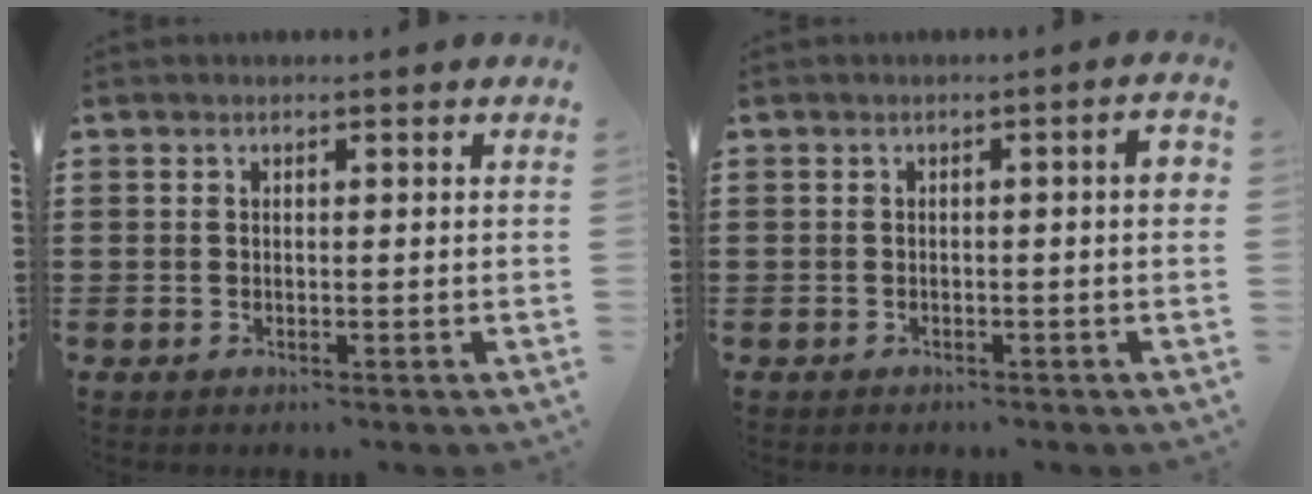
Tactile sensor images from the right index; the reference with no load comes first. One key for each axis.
{"total": 1.9, "fx": -0.6, "fy": 0.1, "fz": 1.8, "tx": -0.029, "ty": -0.001, "tz": -0.013}